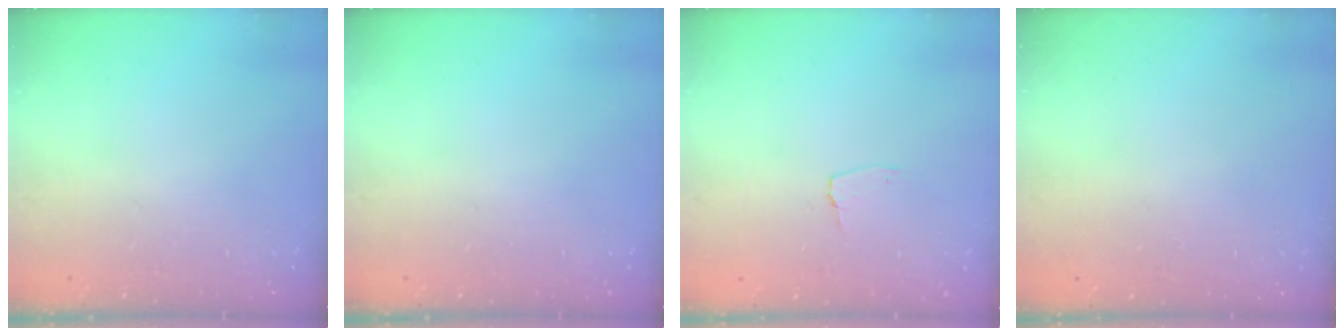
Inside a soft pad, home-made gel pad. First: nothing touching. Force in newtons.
{"total": 0.0}
{"total": 2.7, "press": 2.7, "slide": 0.3}
{"total": 0.0}